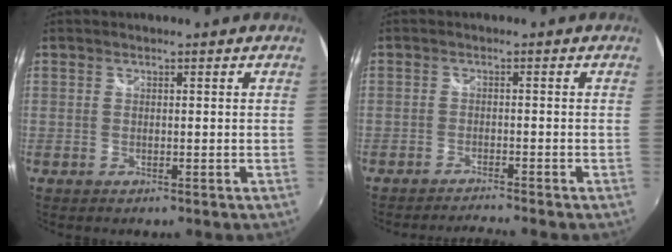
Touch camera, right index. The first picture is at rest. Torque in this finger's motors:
{"motor_torque": [0.54, -0.59, 0.12, 0.00]}